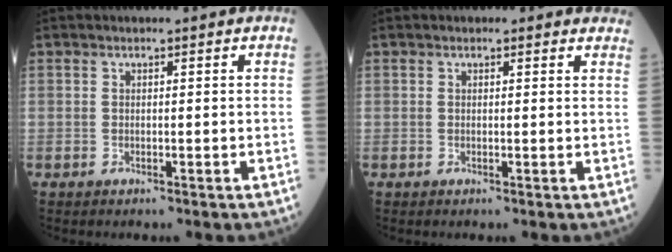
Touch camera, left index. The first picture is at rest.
{"total": 2.9, "force": [2.6, 1.3, 0.4], "torque": [0.008, -0.002, 0.010]}